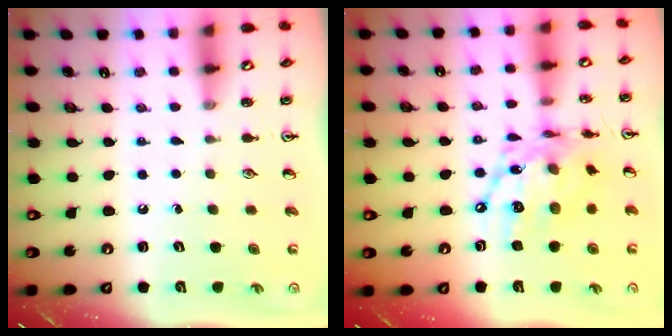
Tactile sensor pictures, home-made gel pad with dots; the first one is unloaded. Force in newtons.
{"total": 15.0, "press": 14.9, "slide": 1.1}